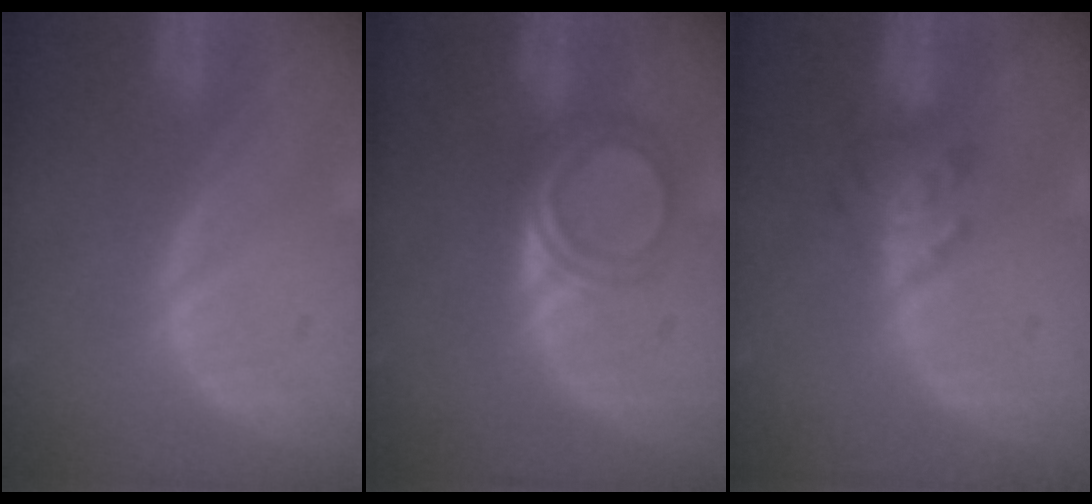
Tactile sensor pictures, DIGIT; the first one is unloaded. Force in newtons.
{"total": 4.7, "press": 4.2, "slide": 2.1}
{"total": 4.5, "press": 4.5, "slide": 0.6}